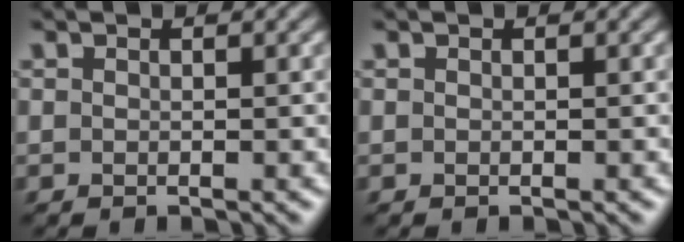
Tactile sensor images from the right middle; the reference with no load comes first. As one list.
[{"total": 0.0}]